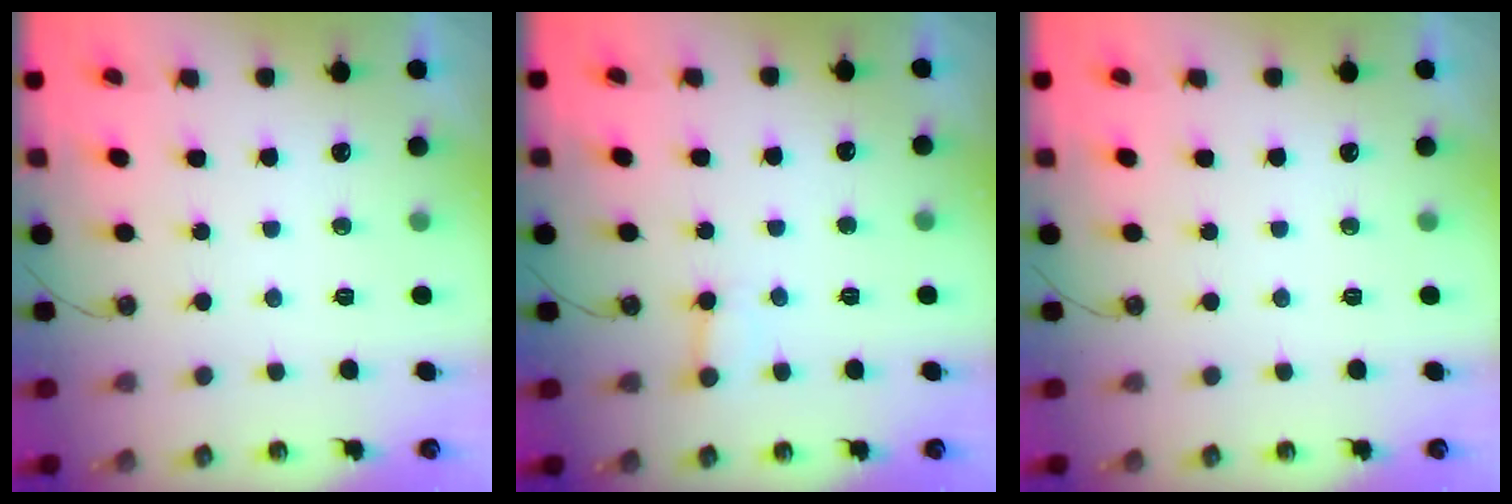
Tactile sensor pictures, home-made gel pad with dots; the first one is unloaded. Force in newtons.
{"total": 3.8, "press": 3.8, "slide": 0.3}
{"total": 0.0}